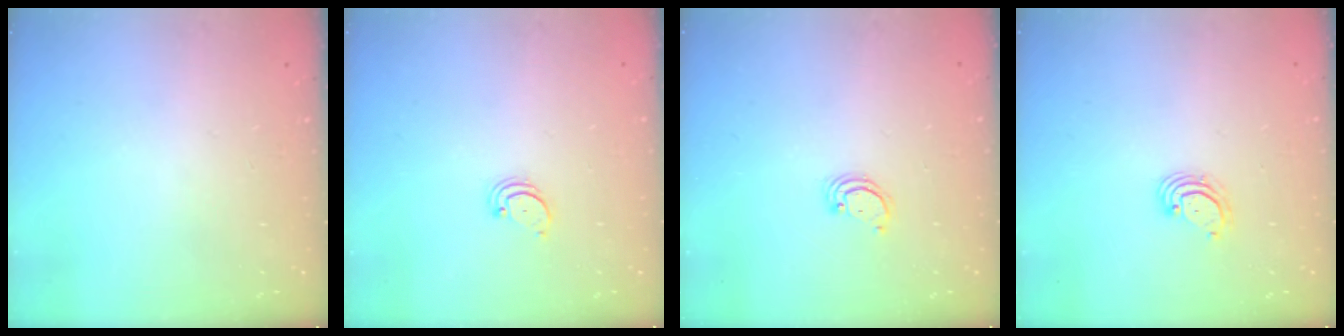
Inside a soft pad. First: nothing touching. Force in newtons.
{"total": 2.2, "press": 2.2, "slide": 0.2}
{"total": 1.7, "press": 1.7, "slide": 0.1}
{"total": 2.8, "press": 2.8, "slide": 0.2}